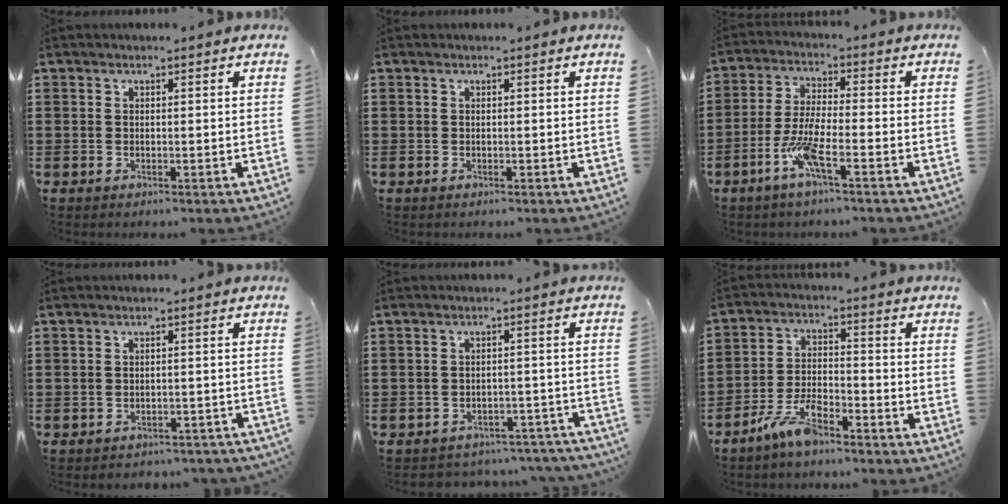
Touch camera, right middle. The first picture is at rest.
{"total": 0.0}
{"total": 6.7, "force": [-3.3, 1.0, 5.8], "torque": [-0.128, -0.009, -0.065]}
{"total": 2.0, "force": [-2.0, 0.3, 0.0], "torque": [-0.007, 0.001, -0.043]}
{"total": 3.0, "force": [-3.0, 0.5, 0.1], "torque": [-0.008, 0.002, -0.064]}
{"total": 6.6, "force": [-5.3, 1.8, 3.6], "torque": [-0.085, 0.004, -0.103]}